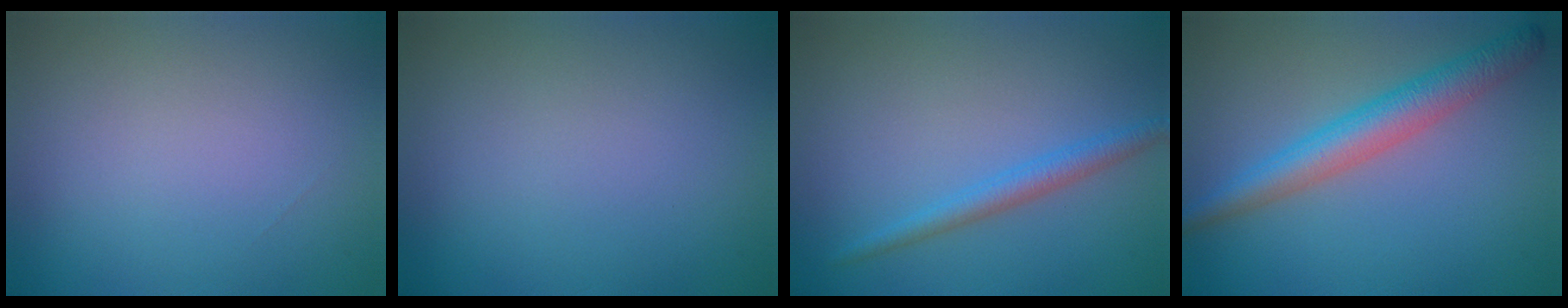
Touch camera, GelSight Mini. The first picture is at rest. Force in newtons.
{"total": 0.0}
{"total": 2.0, "press": 2.0, "slide": 0.1}
{"total": 4.4, "press": 4.4, "slide": 0.1}